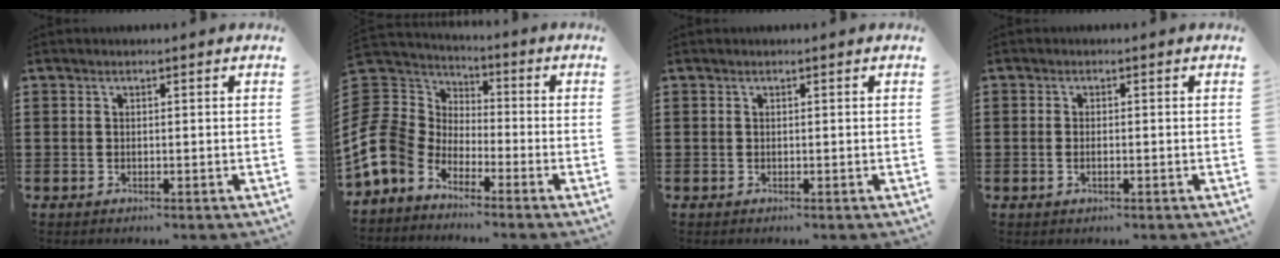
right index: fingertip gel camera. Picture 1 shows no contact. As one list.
[{"total": 8.1, "force": [-4.6, 6.3, 2.1], "torque": [-0.109, -0.010, -0.101]}, {"total": 0.0}, {"total": 1.0, "force": [-0.1, 0.4, 0.9], "torque": [-0.017, -0.002, -0.002]}]